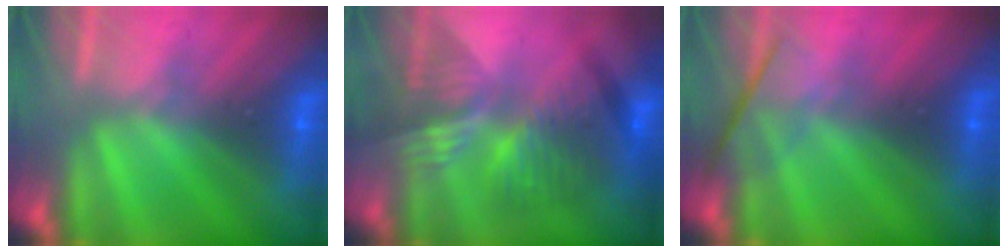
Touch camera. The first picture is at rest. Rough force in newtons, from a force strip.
{"total": 7.1}
{"total": 2.4}